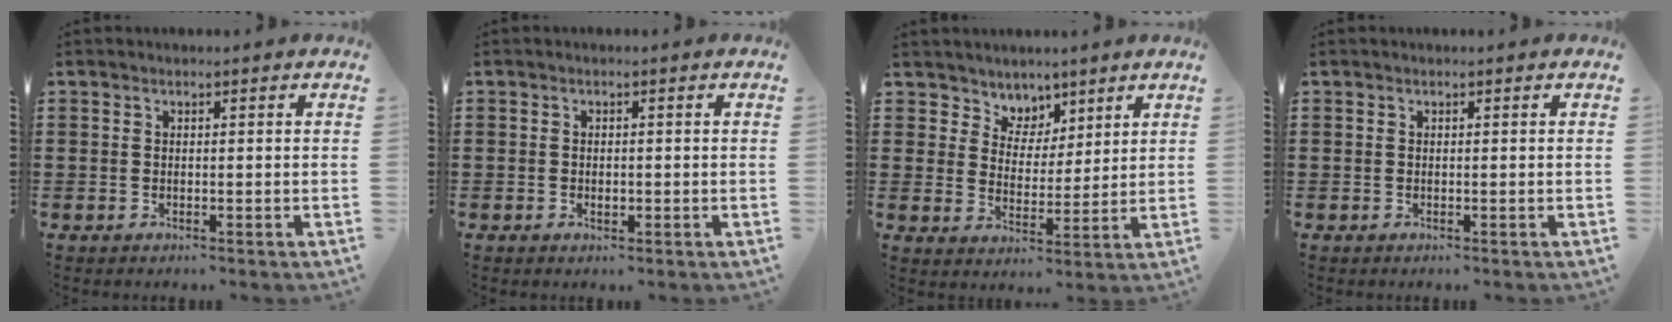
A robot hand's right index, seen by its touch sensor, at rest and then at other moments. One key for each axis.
{"total": 0.8, "fx": -0.3, "fy": 0.5, "fz": 0.5, "tx": -0.011, "ty": 0.000, "tz": -0.005}
{"total": 5.3, "fx": 4.0, "fy": 3.5, "fz": -0.5, "tx": -0.022, "ty": -0.009, "tz": 0.073}
{"total": 0.0}